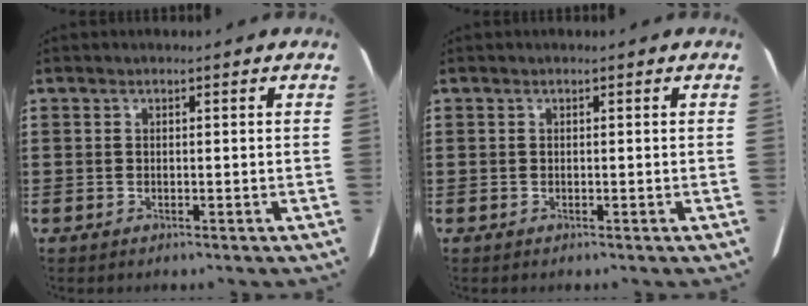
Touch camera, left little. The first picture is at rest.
{"total": 0.0}